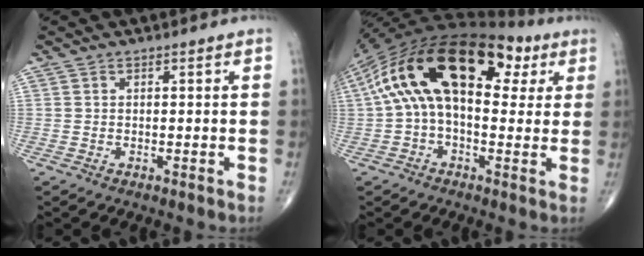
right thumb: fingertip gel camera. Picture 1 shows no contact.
{"total": 23.8, "force": [6.0, 13.0, 19.0], "torque": [-0.334, 0.059, 0.086]}